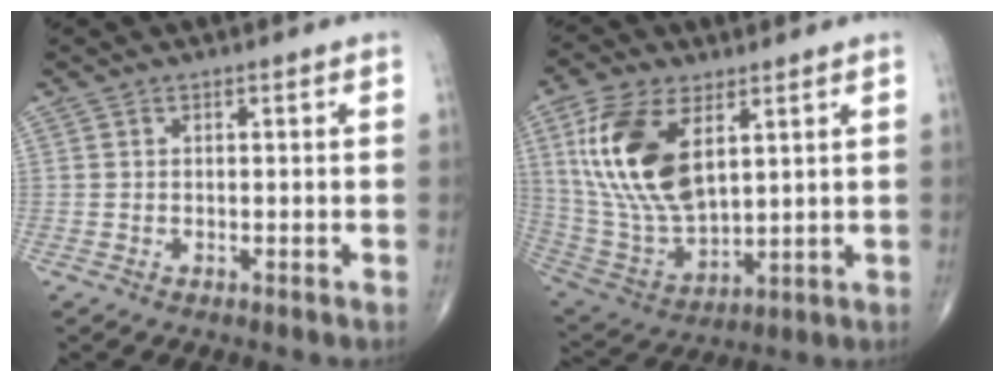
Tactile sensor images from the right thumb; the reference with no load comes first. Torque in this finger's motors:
{"motor_torque": [-0.76, 1.75, 1.80, 0.96, 0.52]}